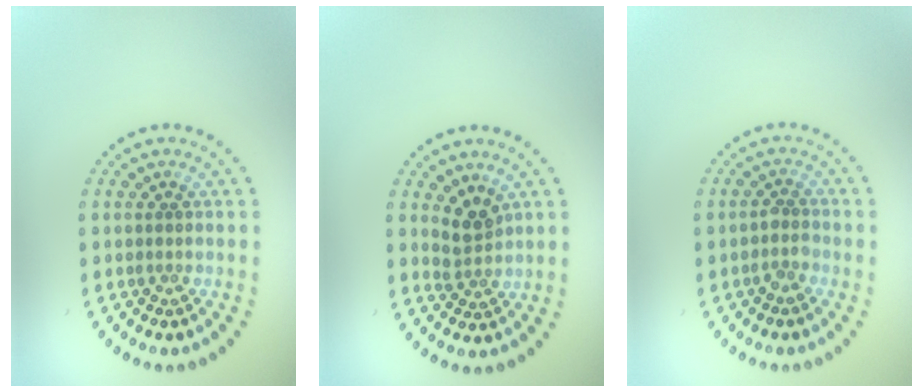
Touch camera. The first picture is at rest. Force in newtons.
{"total": 2.3, "press": 1.8, "slide": 1.4}
{"total": 1.3, "press": 1.2, "slide": 0.6}